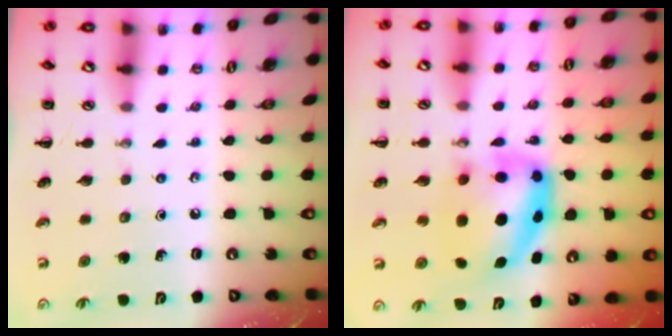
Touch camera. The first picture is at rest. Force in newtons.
{"total": 9.1, "press": 8.8, "slide": 2.2}